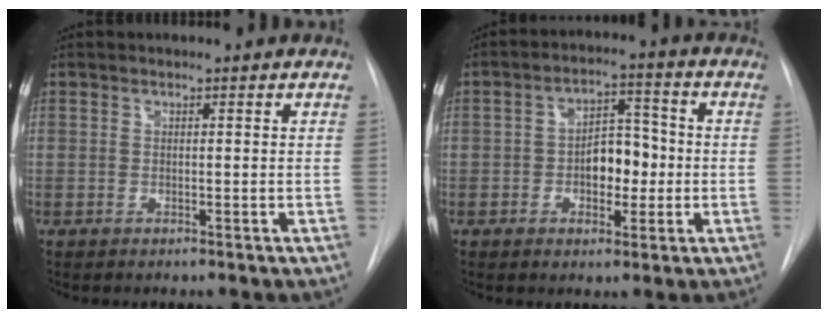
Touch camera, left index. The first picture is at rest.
{"total": 7.0, "force": [-2.0, 3.9, 5.4], "torque": [-0.080, 0.014, -0.030]}